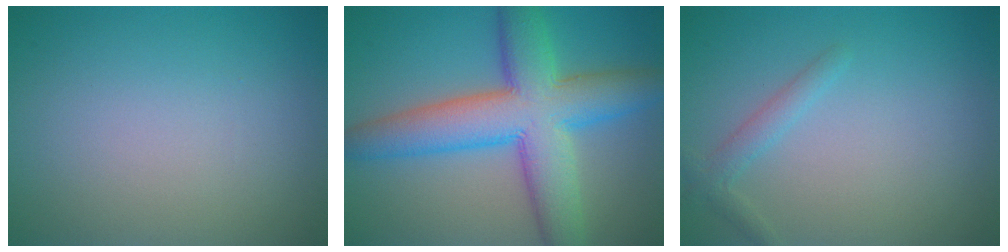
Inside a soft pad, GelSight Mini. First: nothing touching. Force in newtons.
{"total": 10.0, "press": 10.0, "slide": 0.4}
{"total": 1.6, "press": 1.6, "slide": 0.1}